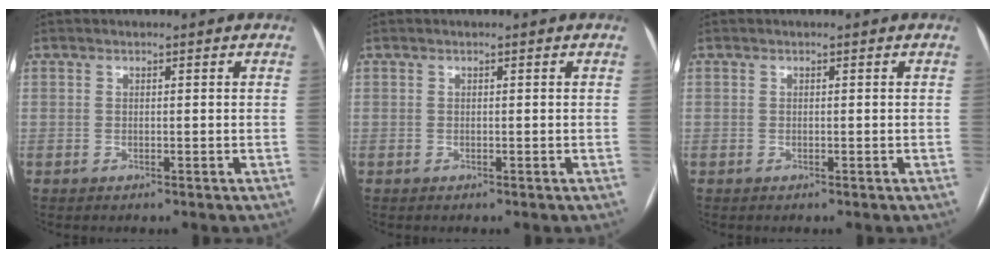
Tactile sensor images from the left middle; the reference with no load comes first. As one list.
[{"total": 0.0}, {"total": 0.0}]